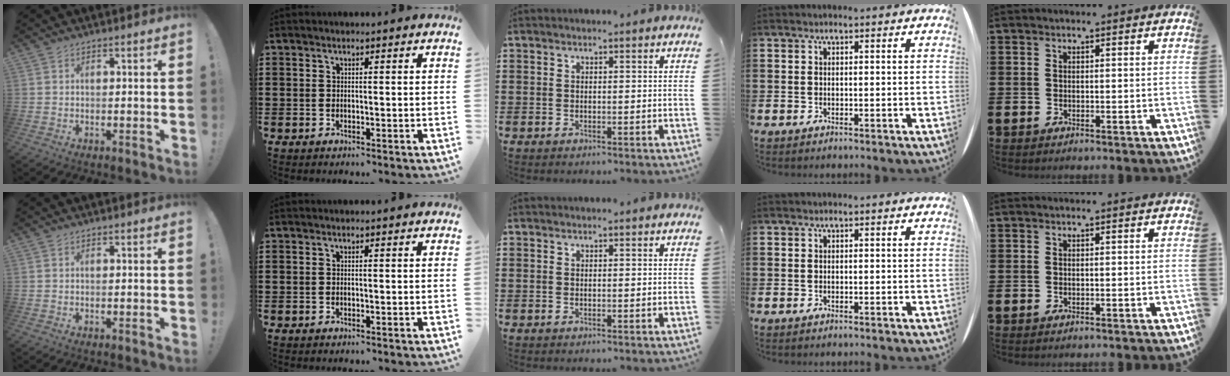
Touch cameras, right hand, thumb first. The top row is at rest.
{}